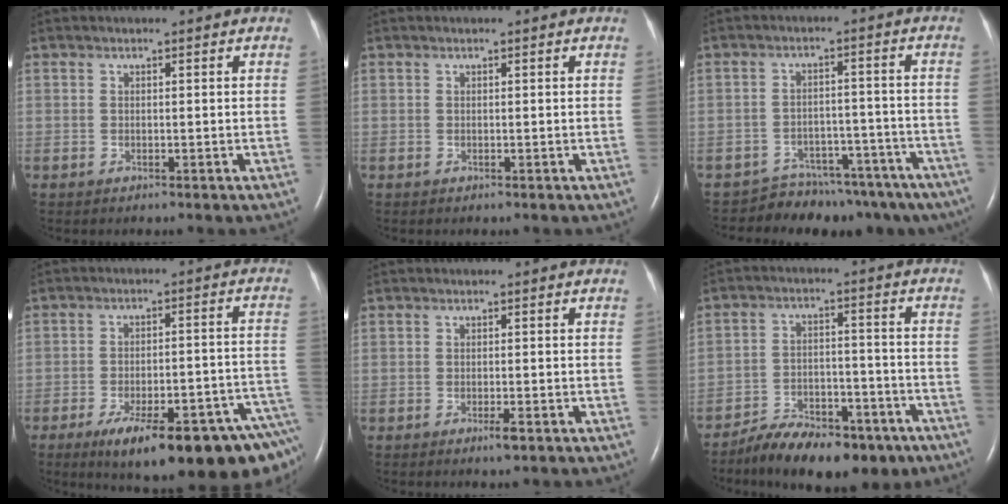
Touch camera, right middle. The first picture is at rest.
{"total": 0.0}
{"total": 13.3, "force": [-12.0, 5.5, 1.8], "torque": [-0.004, 0.043, -0.144]}
{"total": 21.2, "force": [-14.1, 3.7, 15.4], "torque": [-0.140, 0.015, -0.189]}
{"total": 1.5, "force": [-0.8, 0.1, 1.2], "torque": [-0.025, -0.003, -0.013]}
{"total": 13.9, "force": [-10.4, 5.7, 7.2], "torque": [-0.103, 0.018, -0.159]}